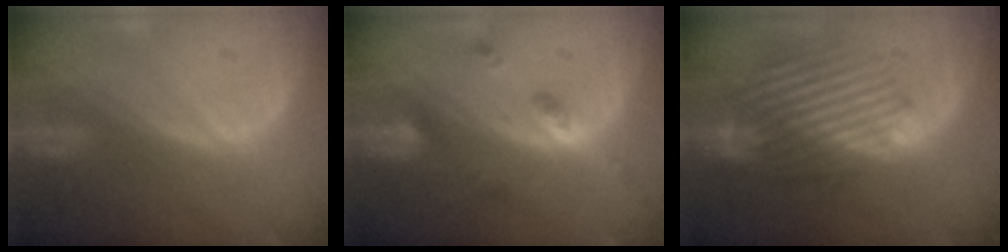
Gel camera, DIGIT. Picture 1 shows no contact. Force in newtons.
{"total": 4.3, "press": 4.0, "slide": 1.6}
{"total": 10.2, "press": 9.2, "slide": 4.3}